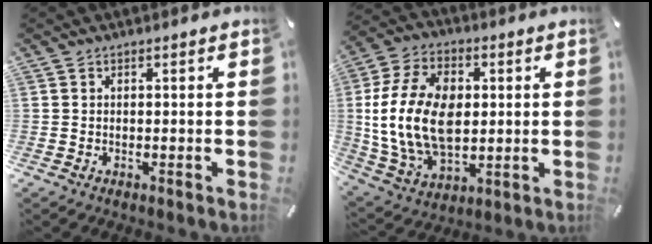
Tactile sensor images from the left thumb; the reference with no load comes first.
{"total": 18.8, "force": [0.8, 13.2, 13.3], "torque": [-0.281, 0.006, 0.014]}